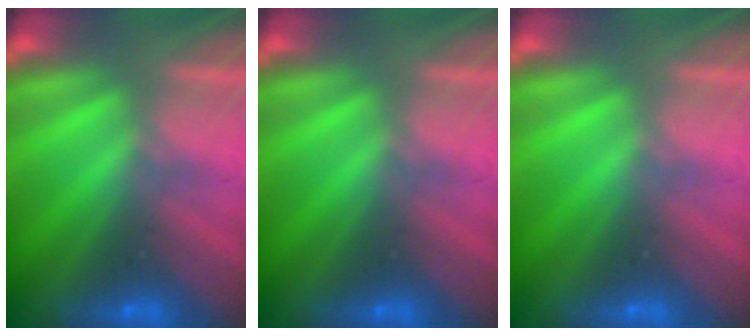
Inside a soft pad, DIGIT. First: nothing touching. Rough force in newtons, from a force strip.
{"total": 0.0}
{"total": 0.0}